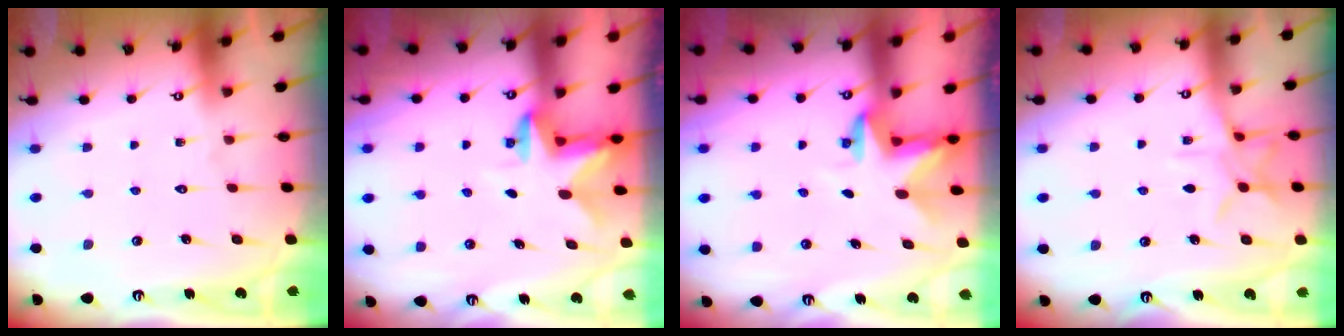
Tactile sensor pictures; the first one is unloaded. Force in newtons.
{"total": 2.7, "press": 2.7, "slide": 0.5}
{"total": 3.0, "press": 3.0, "slide": 0.1}
{"total": 8.9, "press": 8.9, "slide": 0.5}